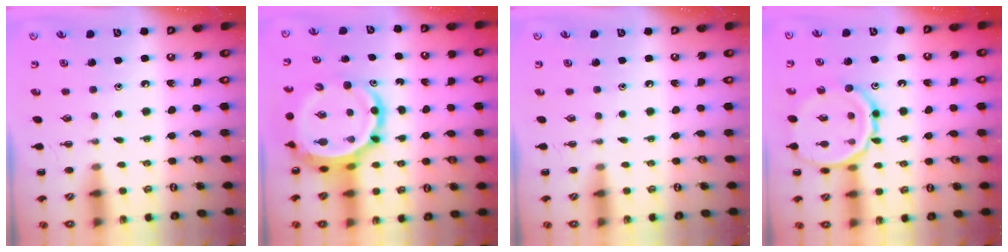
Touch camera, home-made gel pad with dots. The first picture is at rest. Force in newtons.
{"total": 9.0, "press": 8.6, "slide": 2.7}
{"total": 0.0}
{"total": 16.0, "press": 16.0, "slide": 1.3}